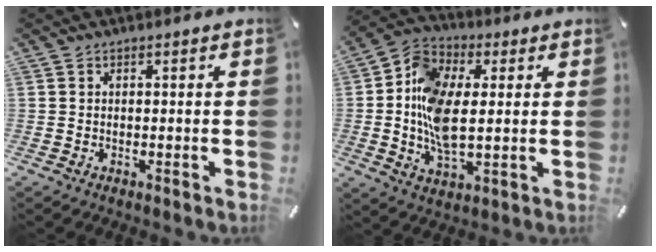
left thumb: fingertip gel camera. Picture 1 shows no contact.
{"total": 12.9, "force": [0.0, 8.2, 9.9], "torque": [-0.235, 0.000, 0.000]}